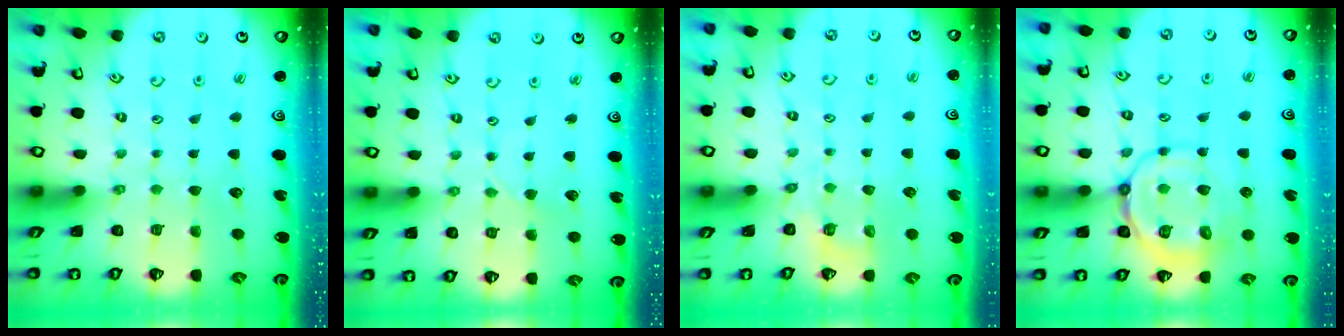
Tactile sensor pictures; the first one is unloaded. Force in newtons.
{"total": 2.0, "press": 2.0, "slide": 0.2}
{"total": 2.3, "press": 1.7, "slide": 1.6}
{"total": 13.7, "press": 13.5, "slide": 1.7}